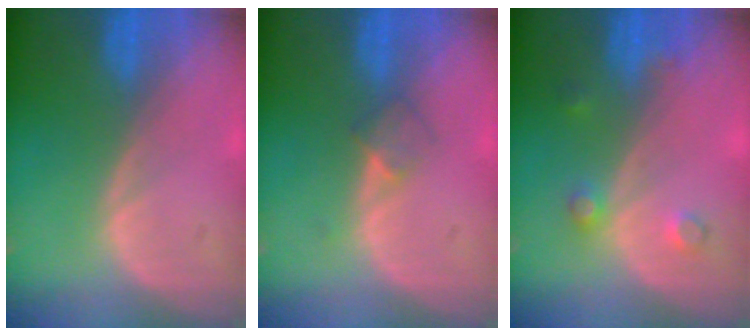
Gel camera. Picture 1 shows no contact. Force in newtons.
{"total": 2.3, "press": 2.0, "slide": 1.1}
{"total": 2.6, "press": 2.6, "slide": 0.3}